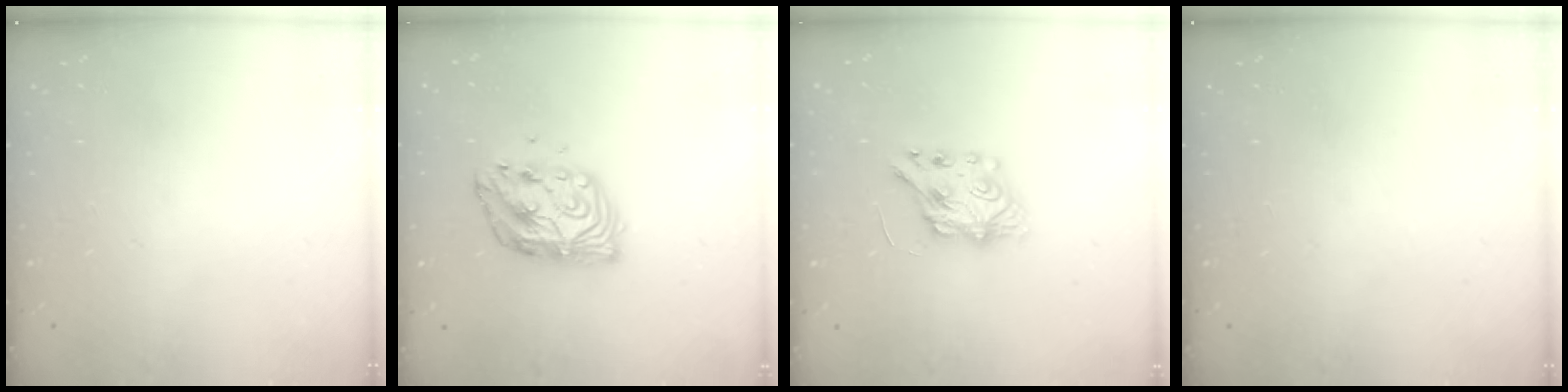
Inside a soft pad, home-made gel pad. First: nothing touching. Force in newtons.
{"total": 11.3, "press": 11.3, "slide": 0.7}
{"total": 7.2, "press": 7.1, "slide": 0.4}
{"total": 0.0}